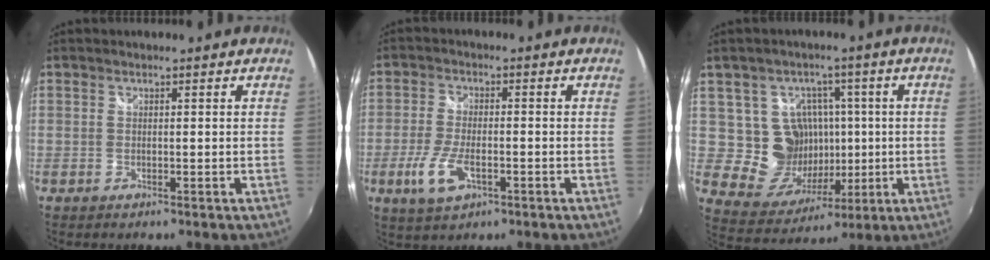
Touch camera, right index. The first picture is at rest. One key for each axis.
{"total": 7.6, "fx": -2.9, "fy": 3.3, "fz": 6.2, "tx": -0.140, "ty": -0.011, "tz": -0.053}
{"total": 11.6, "fx": 1.0, "fy": 11.0, "fz": 3.4, "tx": -0.077, "ty": 0.020, "tz": 0.033}